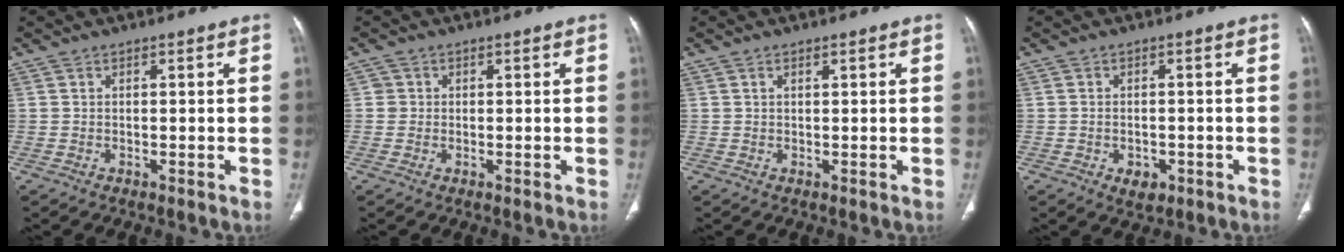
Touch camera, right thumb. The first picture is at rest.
{"total": 1.3, "force": [0.1, 1.3, 0.0], "torque": [0.009, 0.004, -0.001]}
{"total": 0.7, "force": [0.4, 0.3, 0.5], "torque": [-0.009, 0.001, 0.006]}
{"total": 3.3, "force": [-1.4, 2.3, 1.9], "torque": [-0.016, 0.004, -0.013]}